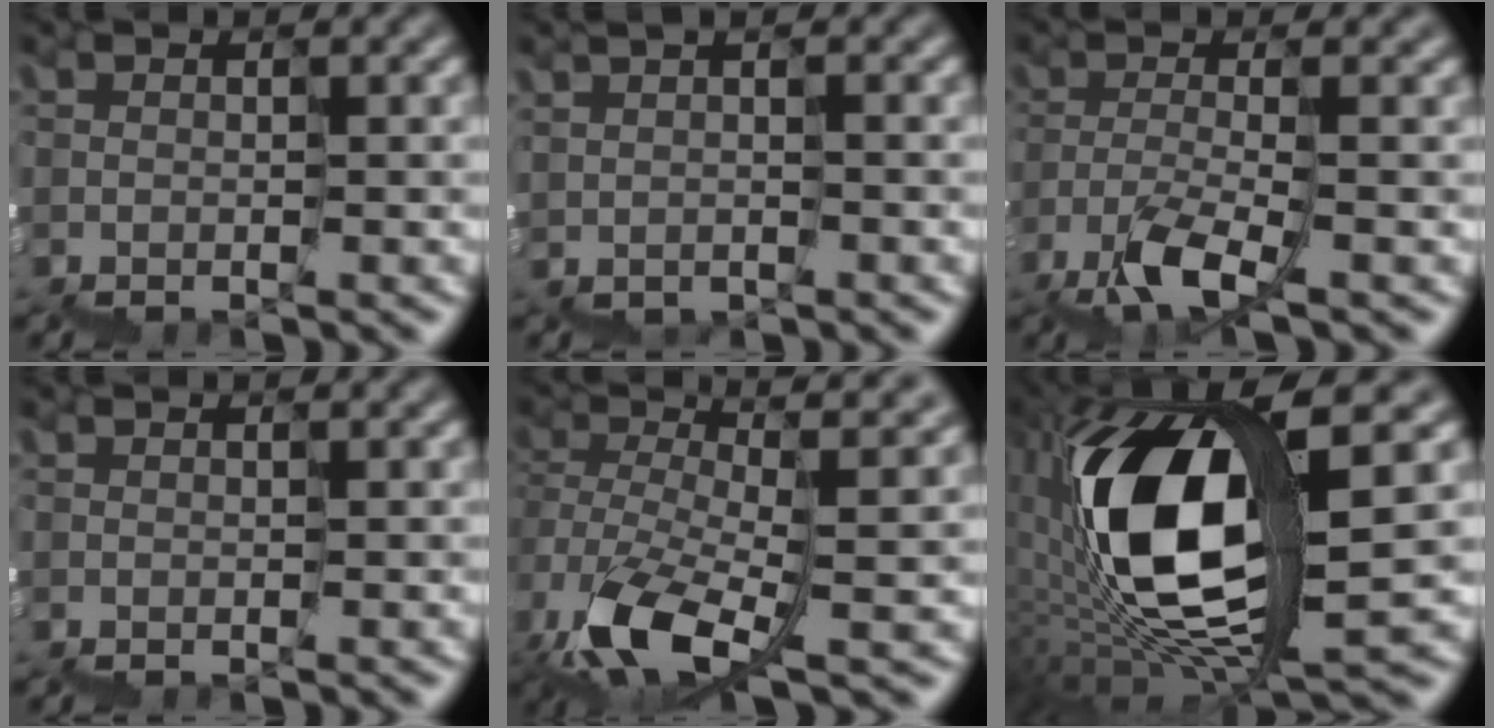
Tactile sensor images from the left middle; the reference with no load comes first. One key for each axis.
{"total": 0.6, "fx": -0.1, "fy": -0.3, "fz": 0.5, "tx": -0.011, "ty": -0.004, "tz": 0.003}
{"total": 3.4, "fx": -2.1, "fy": 0.2, "fz": 2.7, "tx": -0.067, "ty": 0.002, "tz": -0.040}
{"total": 0.0}
{"total": 9.7, "fx": 0.2, "fy": 4.2, "fz": 8.8, "tx": -0.215, "ty": -0.006, "tz": 0.030}
{"total": 12.1, "fx": 2.6, "fy": 3.9, "fz": 11.1, "tx": -0.213, "ty": 0.006, "tz": 0.051}